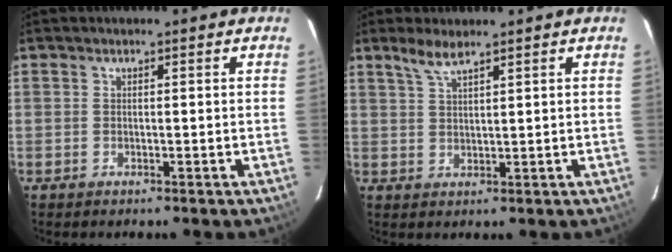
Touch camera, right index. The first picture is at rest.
{"total": 3.3, "force": [2.6, 0.3, 1.9], "torque": [-0.040, 0.003, 0.053]}